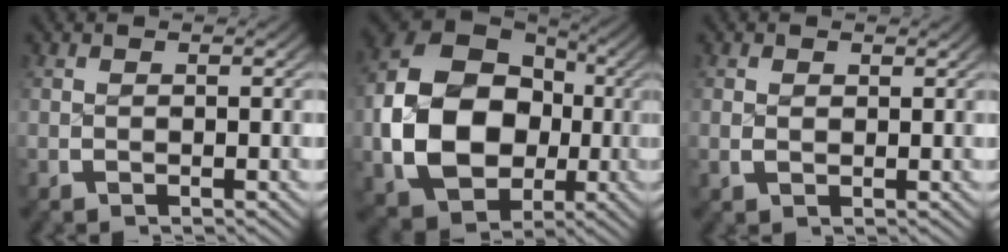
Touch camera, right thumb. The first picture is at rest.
{"total": 17.0, "force": [-0.3, 12.8, 11.1], "torque": [-0.269, -0.048, 0.010]}
{"total": 0.9, "force": [0.5, 0.6, 0.4], "torque": [-0.008, -0.004, 0.014]}